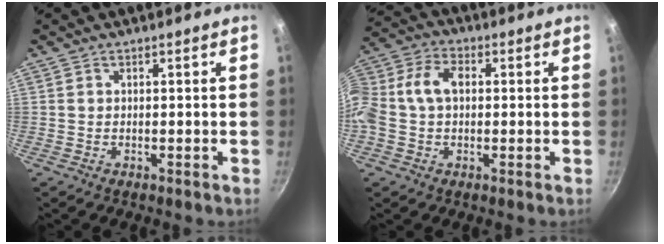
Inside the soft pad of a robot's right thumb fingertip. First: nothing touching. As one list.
[{"total": 11.8, "force": [0.5, 8.2, 8.5], "torque": [-0.160, 0.037, -0.010]}]